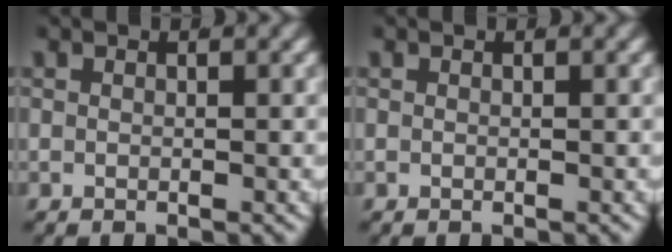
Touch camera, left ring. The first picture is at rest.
{"total": 0.0}